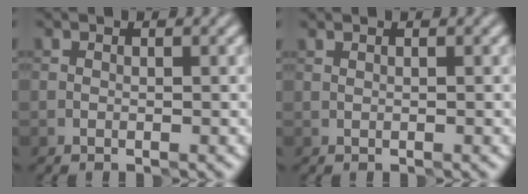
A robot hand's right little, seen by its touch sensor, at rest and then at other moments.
{"total": 0.0}